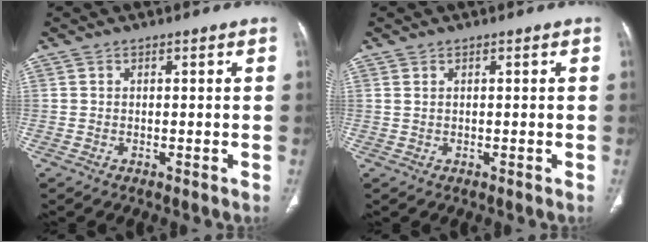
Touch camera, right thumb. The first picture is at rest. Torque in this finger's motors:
{"motor_torque": [-0.33, -0.45, 0.28, -0.17, -0.03]}